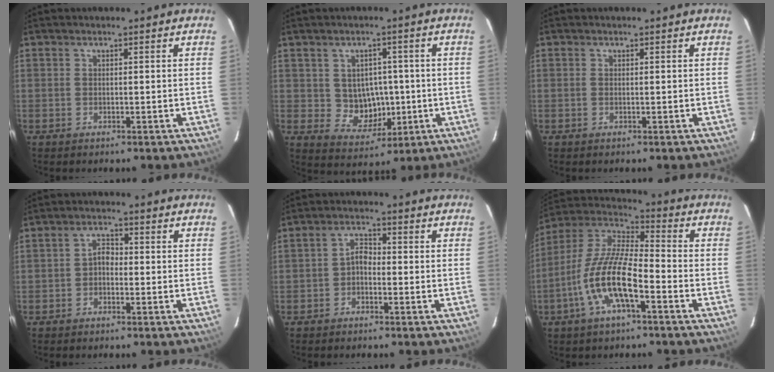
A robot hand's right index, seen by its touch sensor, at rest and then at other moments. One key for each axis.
{"total": 7.2, "fx": -0.2, "fy": 6.7, "fz": 2.7, "tx": -0.055, "ty": 0.008, "tz": 0.015}
{"total": 0.0}
{"total": 2.3, "fx": -0.9, "fy": 1.6, "fz": 1.3, "tx": -0.025, "ty": 0.010, "tz": -0.019}
{"total": 2.4, "fx": -1.3, "fy": 1.5, "fz": 1.4, "tx": -0.029, "ty": 0.011, "tz": -0.025}
{"total": 13.8, "fx": -5.8, "fy": 3.6, "fz": 12.0, "tx": -0.246, "ty": -0.003, "tz": -0.116}